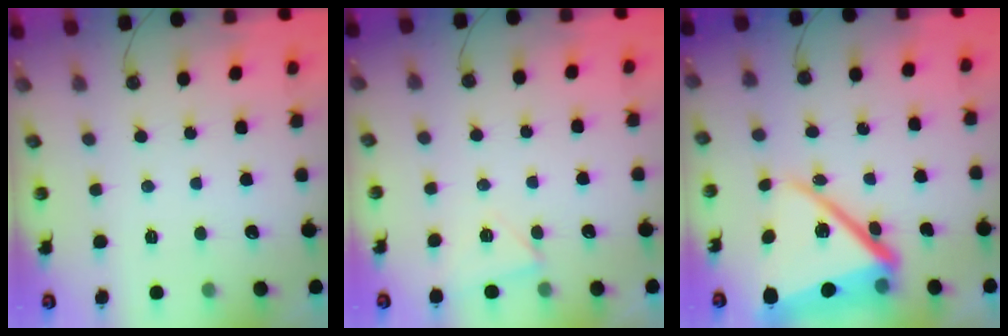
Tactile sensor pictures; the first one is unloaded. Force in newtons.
{"total": 4.9, "press": 4.3, "slide": 2.4}
{"total": 20.4, "press": 20.3, "slide": 1.5}